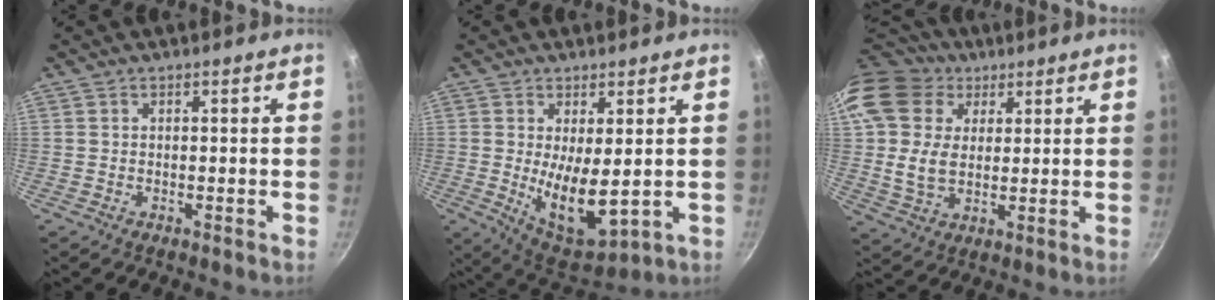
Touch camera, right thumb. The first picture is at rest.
{"total": 10.9, "force": [0.2, 4.6, 9.9], "torque": [-0.149, -0.030, 0.023]}
{"total": 16.6, "force": [6.1, 12.3, 9.3], "torque": [-0.160, -0.004, 0.109]}